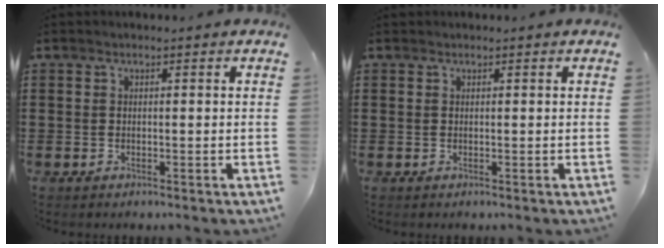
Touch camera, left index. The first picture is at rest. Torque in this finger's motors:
{"motor_torque": [0.23, -0.38, -0.02, 0.00]}